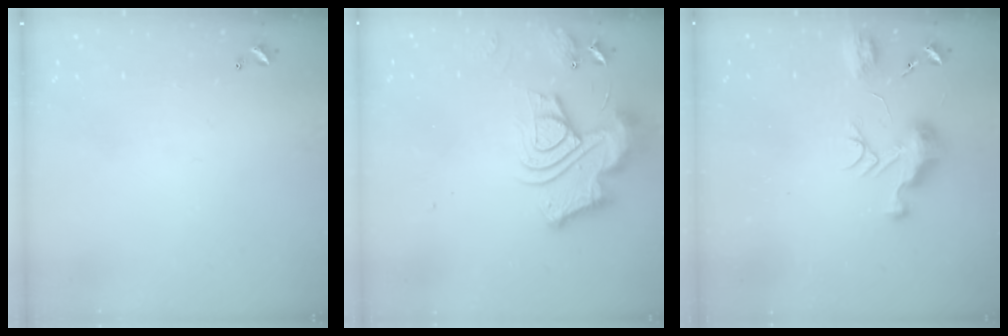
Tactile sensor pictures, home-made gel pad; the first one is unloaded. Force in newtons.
{"total": 15.5, "press": 15.4, "slide": 1.4}
{"total": 9.5, "press": 9.5, "slide": 0.2}